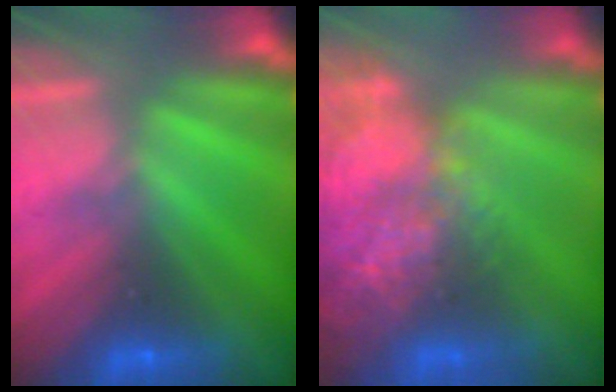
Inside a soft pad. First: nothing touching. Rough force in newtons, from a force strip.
{"total": 9.0}